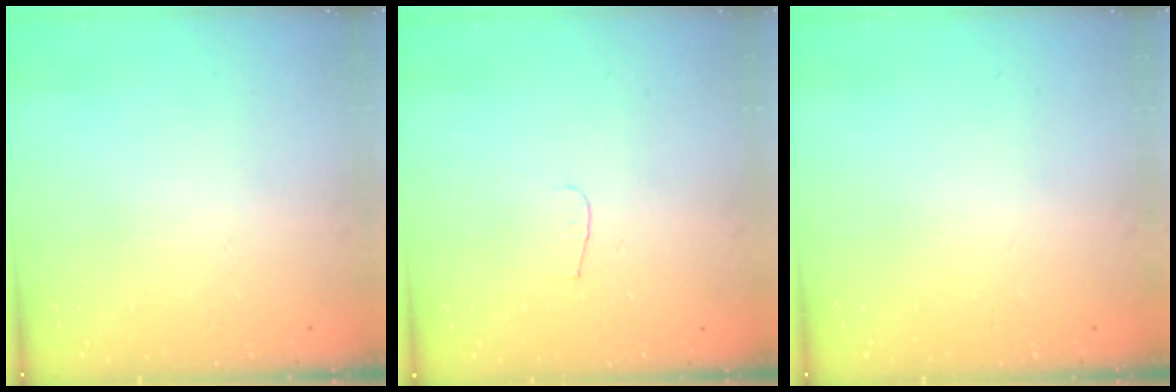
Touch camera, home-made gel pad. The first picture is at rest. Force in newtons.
{"total": 3.4, "press": 3.4, "slide": 0.3}
{"total": 0.0}